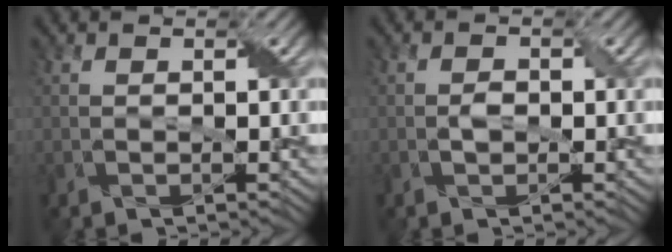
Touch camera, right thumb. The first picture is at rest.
{"total": 1.3, "force": [-0.3, 0.8, 0.9], "torque": [-0.017, 0.002, -0.006]}